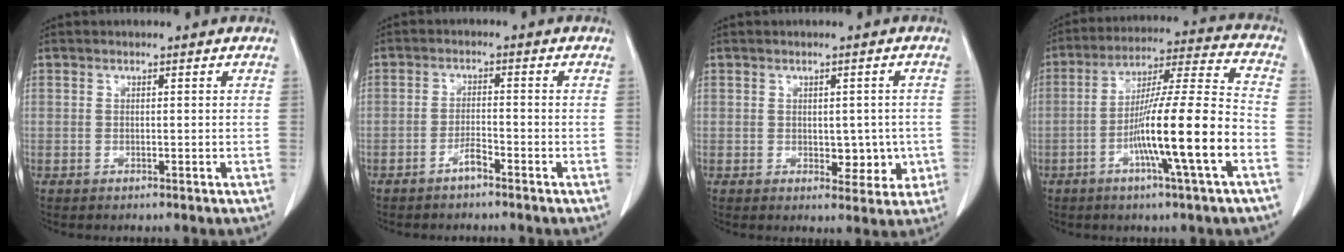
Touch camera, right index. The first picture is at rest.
{"total": 2.2, "force": [-1.7, 0.2, 1.4], "torque": [-0.024, 0.001, -0.030]}
{"total": 4.7, "force": [-0.4, 3.0, 3.6], "torque": [-0.033, 0.005, 0.007]}
{"total": 15.6, "force": [-5.2, -0.5, 14.7], "torque": [-0.255, 0.001, -0.089]}